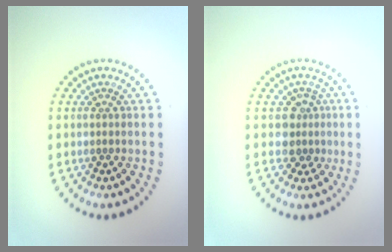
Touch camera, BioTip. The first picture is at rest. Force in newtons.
{"total": 2.4, "press": 1.9, "slide": 1.4}